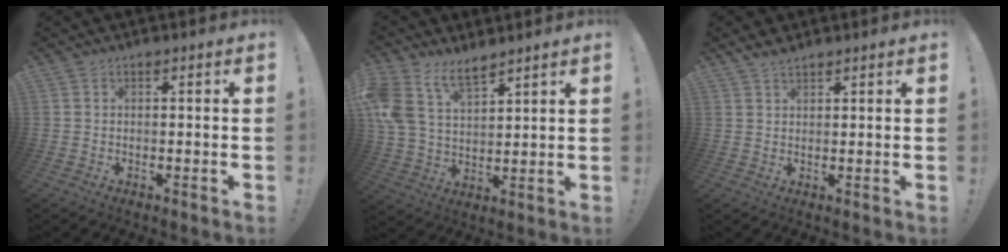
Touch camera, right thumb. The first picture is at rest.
{"total": 12.1, "force": [8.5, 6.1, 6.0], "torque": [-0.137, -0.042, 0.166]}
{"total": 2.8, "force": [2.3, 0.9, 1.2], "torque": [-0.026, -0.010, 0.044]}